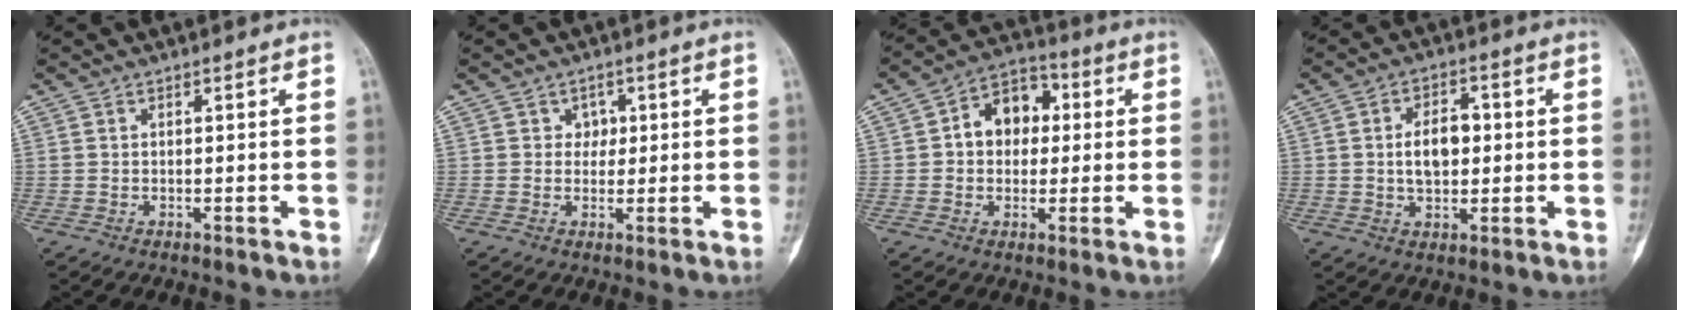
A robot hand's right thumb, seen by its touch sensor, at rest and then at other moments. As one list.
[{"total": 2.5, "force": [0.7, 2.2, 0.9], "torque": [0.007, 0.001, 0.006]}, {"total": 9.9, "force": [1.3, 7.4, 6.4], "torque": [-0.058, 0.022, 0.011]}, {"total": 7.4, "force": [0.4, 4.6, 5.7], "torque": [-0.078, 0.008, 0.005]}]